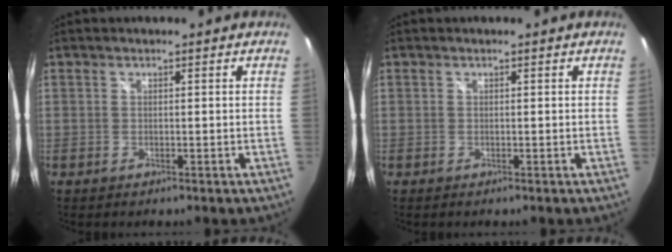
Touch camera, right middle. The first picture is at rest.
{"total": 0.0}